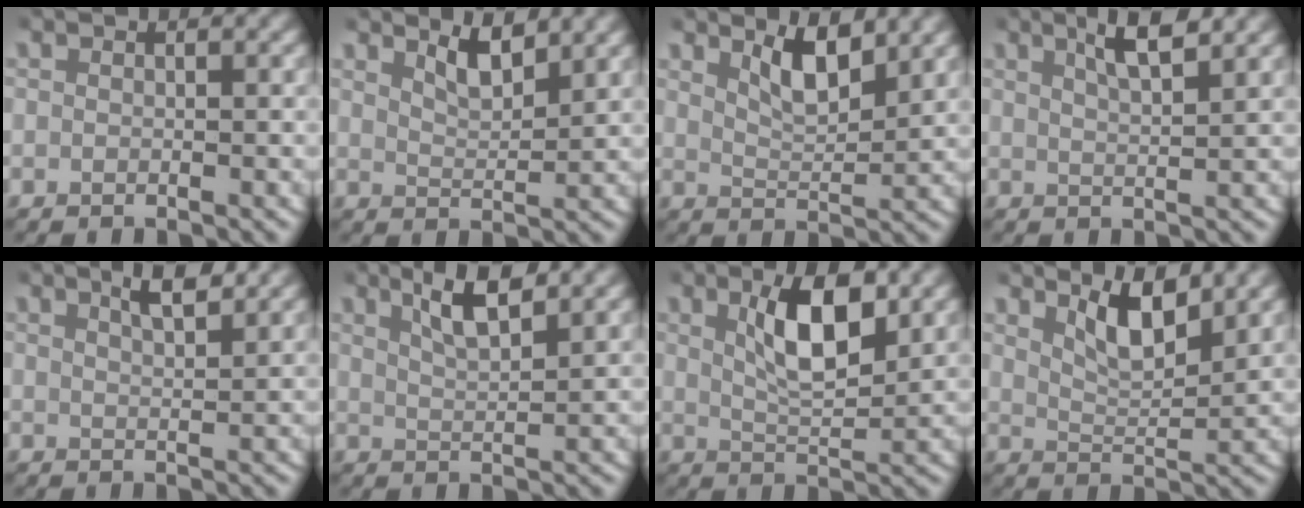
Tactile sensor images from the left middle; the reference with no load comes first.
{"total": 2.8, "force": [2.5, 0.3, 1.2], "torque": [-0.027, -0.007, 0.043]}
{"total": 3.4, "force": [2.6, 0.8, 2.0], "torque": [-0.039, -0.007, 0.047]}
{"total": 3.6, "force": [2.6, 0.2, 2.4], "torque": [-0.042, 0.008, 0.042]}
{"total": 2.8, "force": [2.3, 0.1, 1.7], "torque": [-0.025, 0.008, 0.036]}
{"total": 3.8, "force": [2.7, 0.5, 2.6], "torque": [-0.048, 0.006, 0.045]}
{"total": 5.2, "force": [2.1, 1.8, 4.5], "torque": [-0.074, 0.001, 0.038]}
{"total": 3.9, "force": [2.8, 1.0, 2.5], "torque": [-0.045, -0.006, 0.052]}